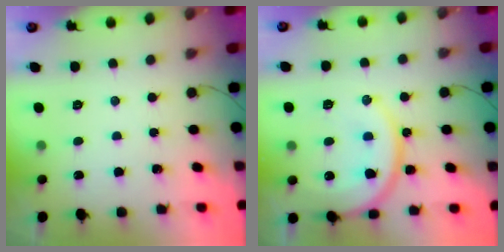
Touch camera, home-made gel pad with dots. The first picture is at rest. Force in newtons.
{"total": 16.6, "press": 16.5, "slide": 1.9}